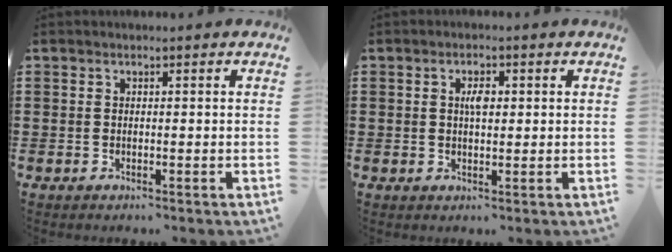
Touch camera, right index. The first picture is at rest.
{"total": 2.6, "force": [0.5, 1.1, 2.3], "torque": [-0.048, 0.008, 0.007]}